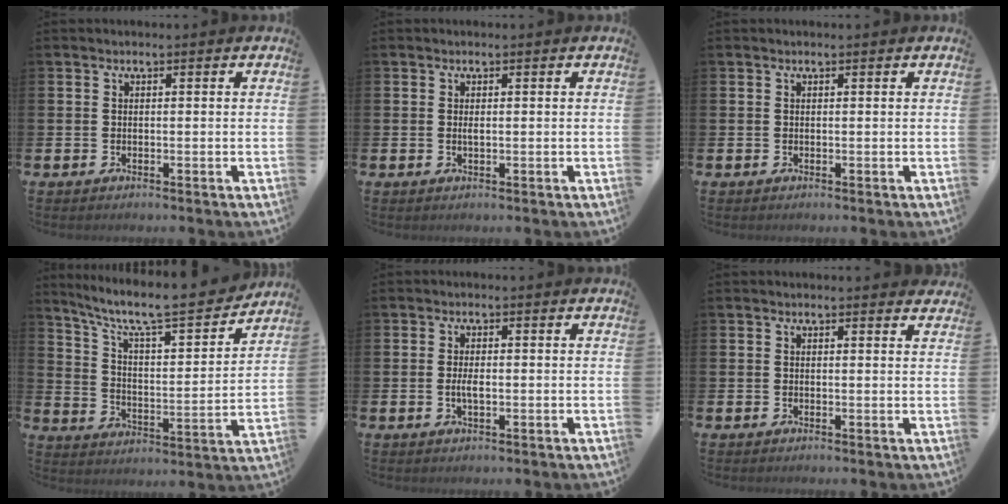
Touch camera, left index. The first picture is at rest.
{"total": 0.6, "force": [0.1, 0.2, 0.6], "torque": [-0.016, 0.002, 0.002]}
{"total": 0.0}
{"total": 9.5, "force": [8.2, 1.6, 4.5], "torque": [-0.109, -0.063, 0.133]}
{"total": 2.1, "force": [-0.2, 0.8, 1.9], "torque": [-0.032, 0.000, -0.006]}
{"total": 0.8, "force": [0.8, 0.1, 0.1], "torque": [0.006, -0.001, 0.013]}